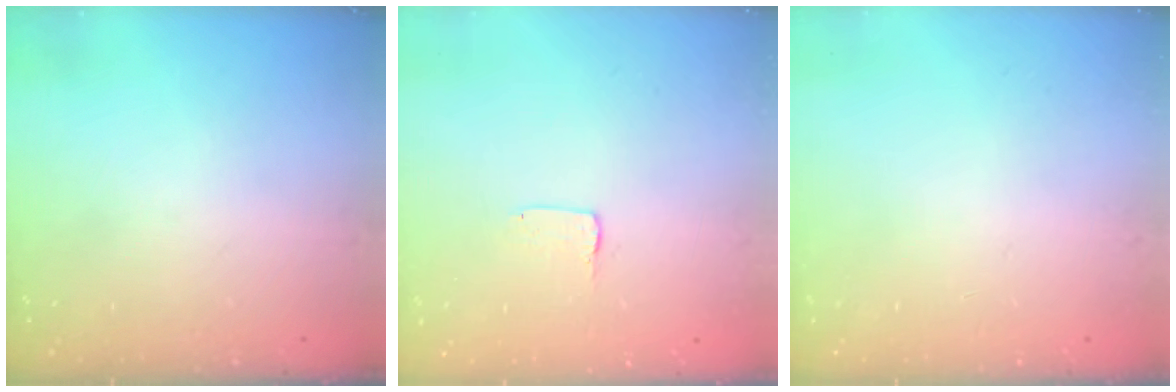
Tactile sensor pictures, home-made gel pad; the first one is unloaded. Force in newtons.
{"total": 1.0, "press": 1.0, "slide": 0.1}
{"total": 0.0}